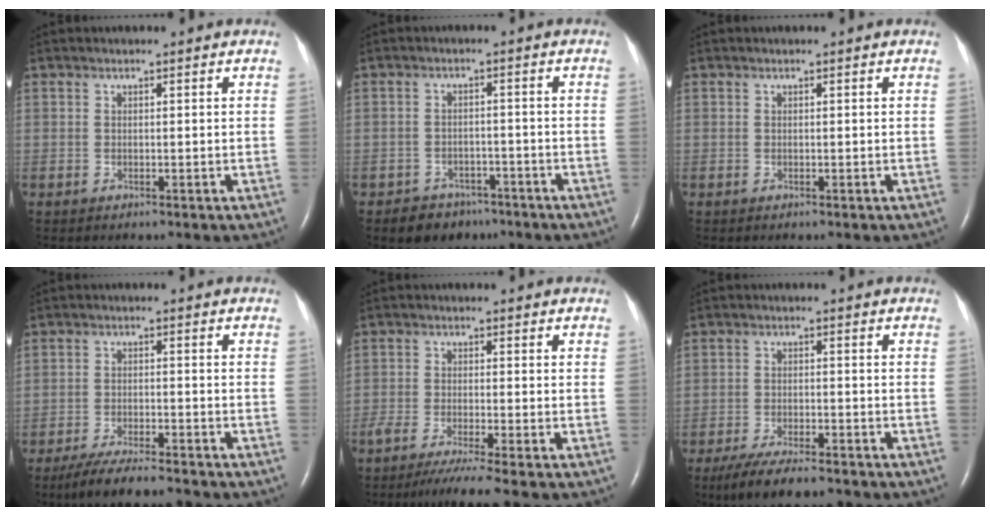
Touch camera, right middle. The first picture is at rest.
{"total": 5.2, "force": [-3.8, 3.4, 0.7], "torque": [-0.012, 0.009, -0.053]}
{"total": 0.0}
{"total": 8.2, "force": [-7.2, 0.7, 3.9], "torque": [-0.066, -0.023, -0.119]}
{"total": 7.1, "force": [-5.7, -0.9, 4.2], "torque": [-0.061, -0.021, -0.094]}
{"total": 8.3, "force": [-6.6, 1.8, 4.6], "torque": [-0.079, -0.017, -0.108]}